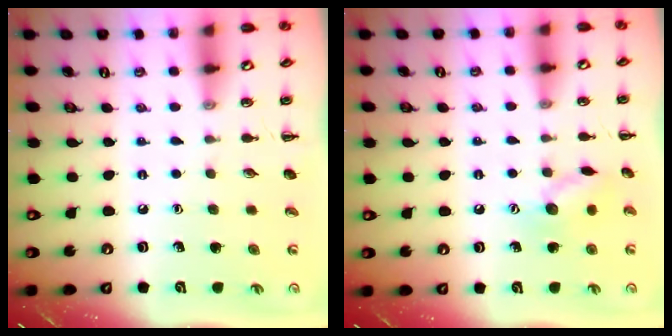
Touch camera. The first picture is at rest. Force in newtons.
{"total": 9.1, "press": 9.1, "slide": 0.7}